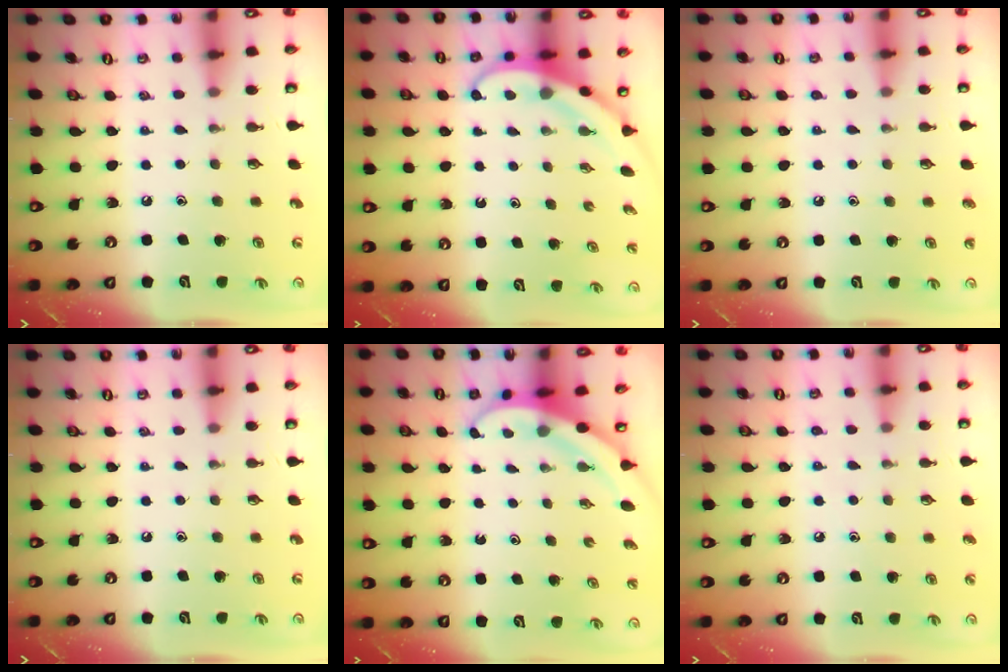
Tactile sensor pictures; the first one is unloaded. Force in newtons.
{"total": 3.9, "press": 3.9, "slide": 0.3}
{"total": 4.3, "press": 4.2, "slide": 0.4}
{"total": 0.0}
{"total": 3.9, "press": 3.9, "slide": 0.2}
{"total": 3.3, "press": 3.3, "slide": 0.5}